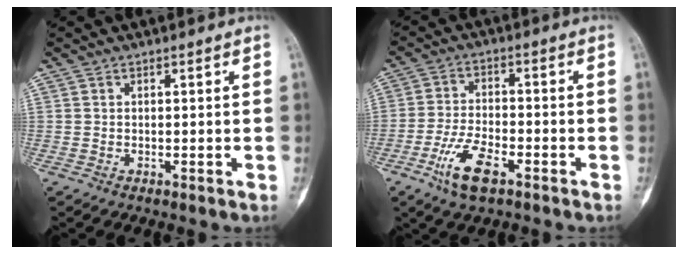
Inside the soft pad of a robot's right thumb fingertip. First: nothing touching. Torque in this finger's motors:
{"motor_torque": [0.10, 0.29, 0.18, -0.01, 0.19]}